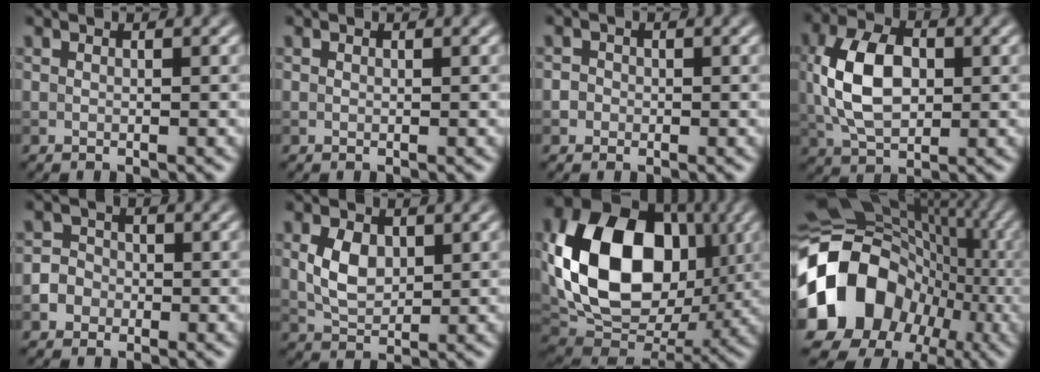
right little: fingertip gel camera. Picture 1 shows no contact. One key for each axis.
{"total": 0.0}
{"total": 1.6, "fx": 0.0, "fy": 1.5, "fz": 0.6, "tx": 0.008, "ty": 0.007, "tz": -0.010}
{"total": 7.5, "fx": 0.5, "fy": 4.8, "fz": 5.8, "tx": -0.124, "ty": 0.006, "tz": 0.006}
{"total": 3.0, "fx": -1.2, "fy": 2.6, "fz": 0.8, "tx": 0.002, "ty": 0.005, "tz": -0.030}
{"total": 3.5, "fx": 0.7, "fy": 2.4, "fz": 2.5, "tx": -0.055, "ty": 0.001, "tz": 0.014}
{"total": 15.1, "fx": 2.1, "fy": 11.0, "fz": 10.1, "tx": -0.189, "ty": -0.005, "tz": 0.036}
{"total": 18.3, "fx": -3.1, "fy": 15.3, "fz": 9.5, "tx": -0.199, "ty": 0.002, "tz": -0.056}